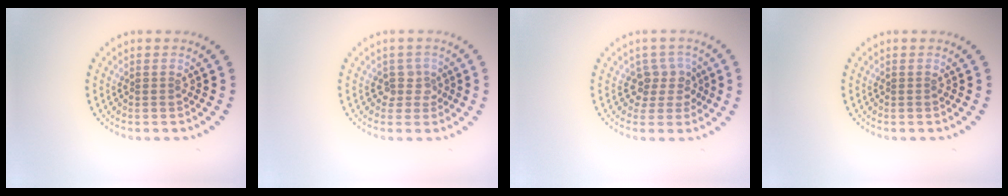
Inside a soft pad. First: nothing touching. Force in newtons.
{"total": 1.5, "press": 1.1, "slide": 1.0}
{"total": 2.3, "press": 1.9, "slide": 1.4}
{"total": 0.0}